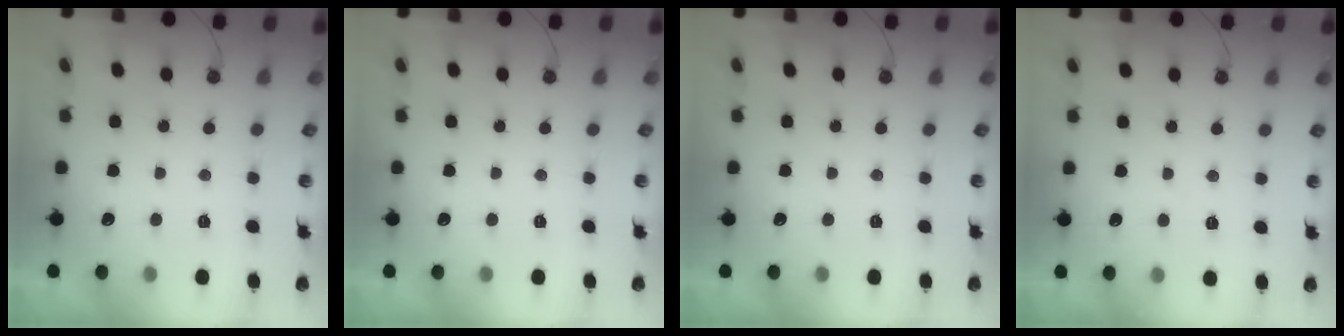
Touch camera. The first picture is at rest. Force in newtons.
{"total": 0.0}
{"total": 0.0}
{"total": 3.8, "press": 3.8, "slide": 0.5}